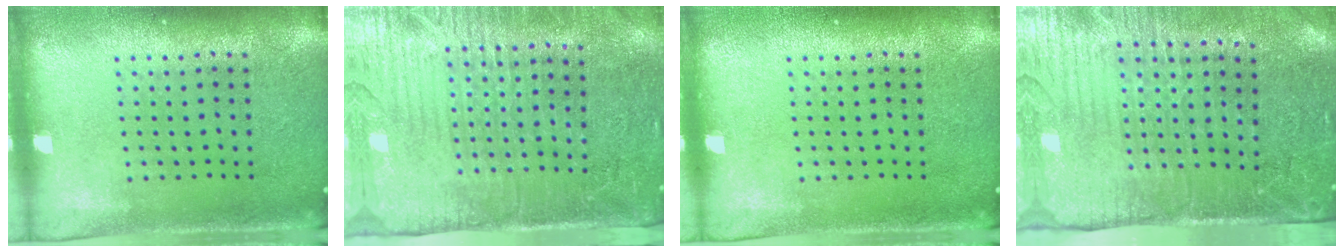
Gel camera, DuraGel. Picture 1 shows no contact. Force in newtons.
{"total": 4.2, "press": 3.7, "slide": 2.0}
{"total": 0.0}
{"total": 4.3, "press": 3.6, "slide": 2.3}